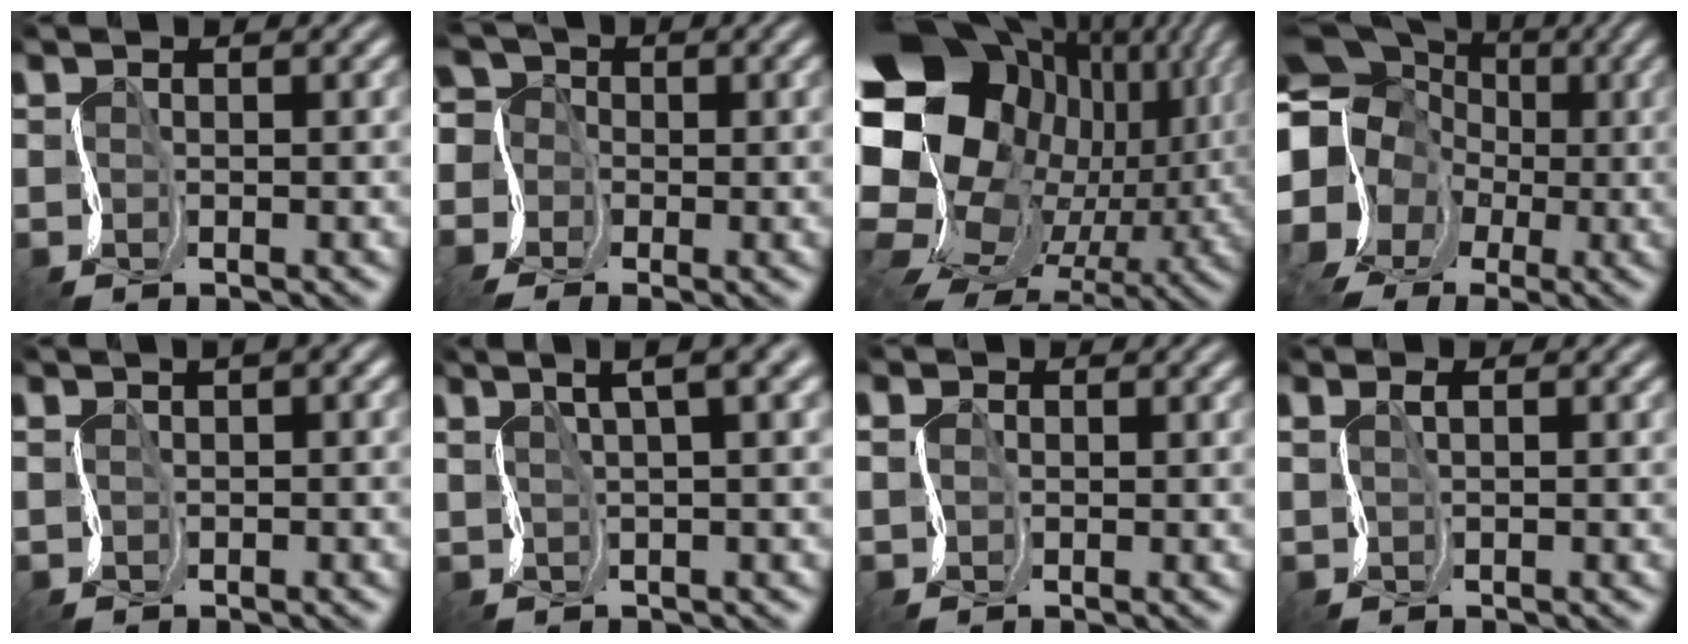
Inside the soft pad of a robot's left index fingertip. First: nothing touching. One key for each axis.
{"total": 6.3, "fx": -2.7, "fy": 4.9, "fz": 3.1, "tx": -0.063, "ty": 0.003, "tz": -0.052}
{"total": 21.1, "fx": 4.2, "fy": 16.8, "fz": 12.1, "tx": -0.248, "ty": -0.003, "tz": 0.073}
{"total": 14.7, "fx": -0.1, "fy": 13.6, "fz": 5.6, "tx": -0.142, "ty": 0.010, "tz": -0.040}
{"total": 1.4, "fx": 0.4, "fy": 0.5, "fz": 1.2, "tx": -0.017, "ty": 0.007, "tz": 0.003}
{"total": 5.1, "fx": 2.6, "fy": 1.1, "fz": 4.2, "tx": -0.040, "ty": 0.015, "tz": 0.039}
{"total": 1.5, "fx": 0.7, "fy": 1.3, "fz": 0.1, "tx": 0.003, "ty": 0.006, "tz": 0.004}
{"total": 0.8, "fx": 0.8, "fy": 0.0, "fz": 0.2, "tx": -0.003, "ty": 0.004, "tz": 0.015}